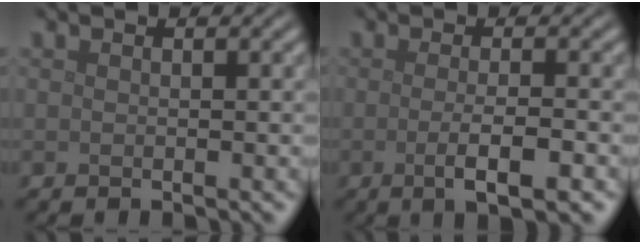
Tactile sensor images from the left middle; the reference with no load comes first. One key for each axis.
{"total": 3.8, "fx": -0.9, "fy": 1.0, "fz": 3.5, "tx": -0.056, "ty": -0.006, "tz": -0.016}